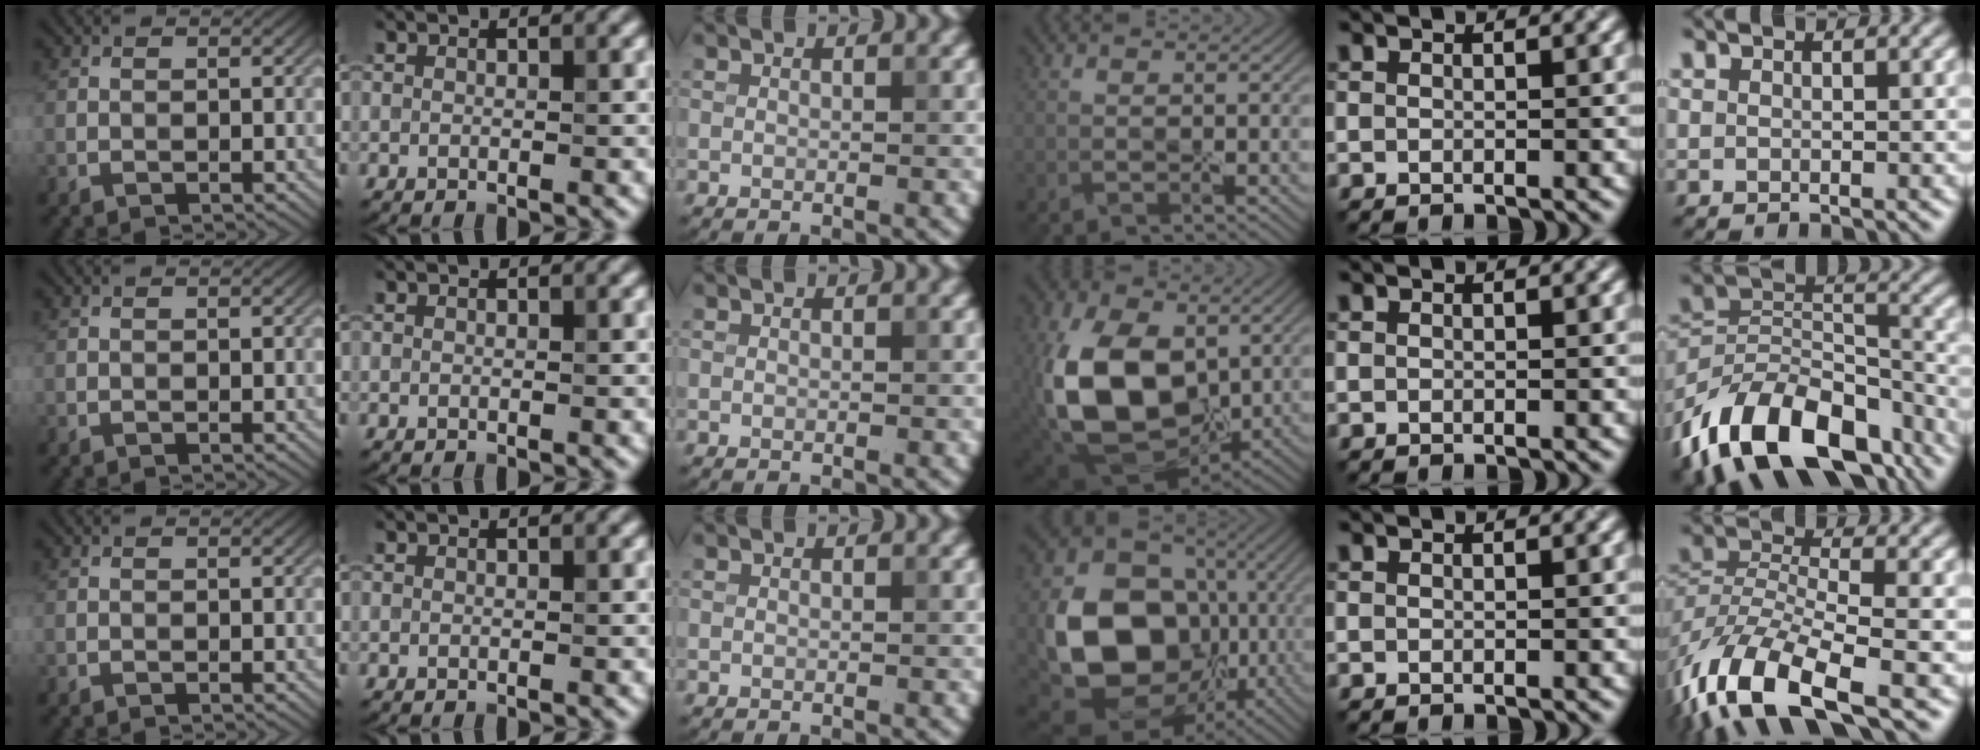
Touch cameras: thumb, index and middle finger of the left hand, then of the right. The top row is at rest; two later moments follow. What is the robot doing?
{"motion": "peel", "object": "plastic screen protector"}